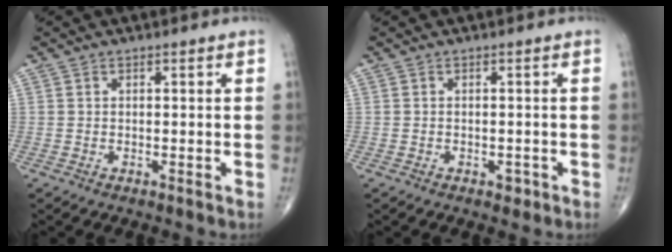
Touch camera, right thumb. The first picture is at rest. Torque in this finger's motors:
{"motor_torque": [1.67, 1.78, -0.06, -0.16, 0.00]}